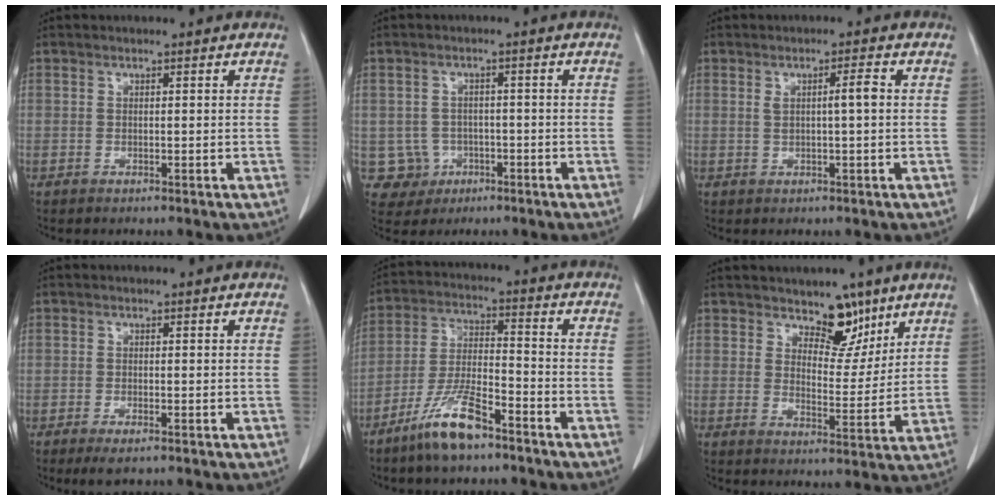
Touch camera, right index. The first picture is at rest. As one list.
[{"total": 4.9, "force": [-1.3, 4.7, 0.2], "torque": [0.000, 0.010, -0.013]}, {"total": 2.8, "force": [0.3, 0.1, 2.8], "torque": [-0.047, 0.002, 0.007]}, {"total": 2.8, "force": [-1.9, 0.7, 1.9], "torque": [-0.031, -0.005, -0.028]}, {"total": 10.1, "force": [-7.1, 2.0, 6.9], "torque": [-0.144, -0.013, -0.138]}, {"total": 6.6, "force": [4.8, 3.3, 3.2], "torque": [-0.034, -0.007, 0.079]}]